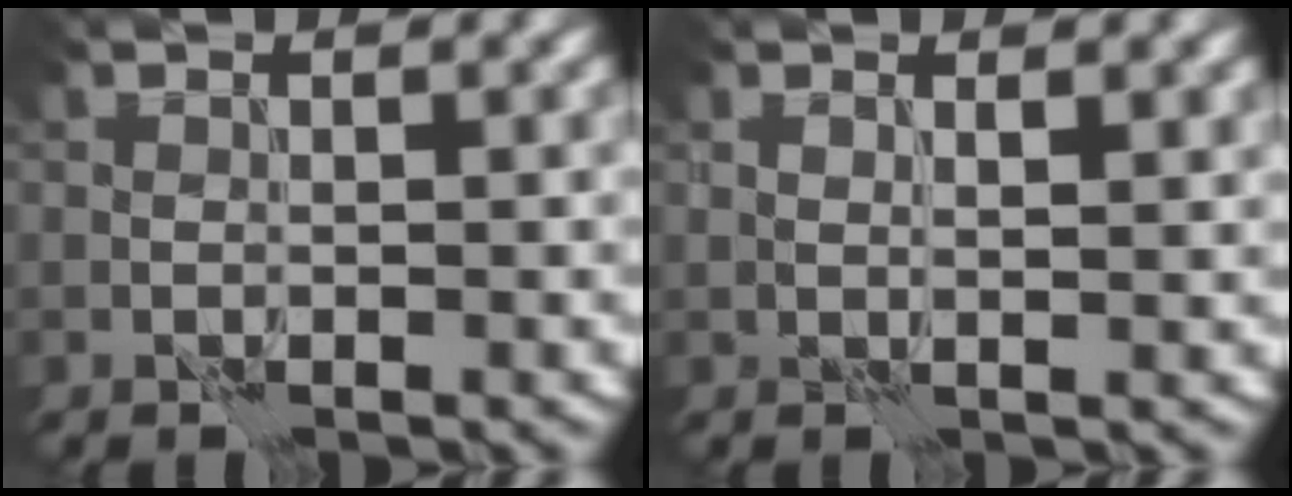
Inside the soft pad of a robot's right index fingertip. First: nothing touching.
{"total": 1.5, "force": [1.2, 0.3, 1.0], "torque": [-0.015, -0.006, 0.025]}